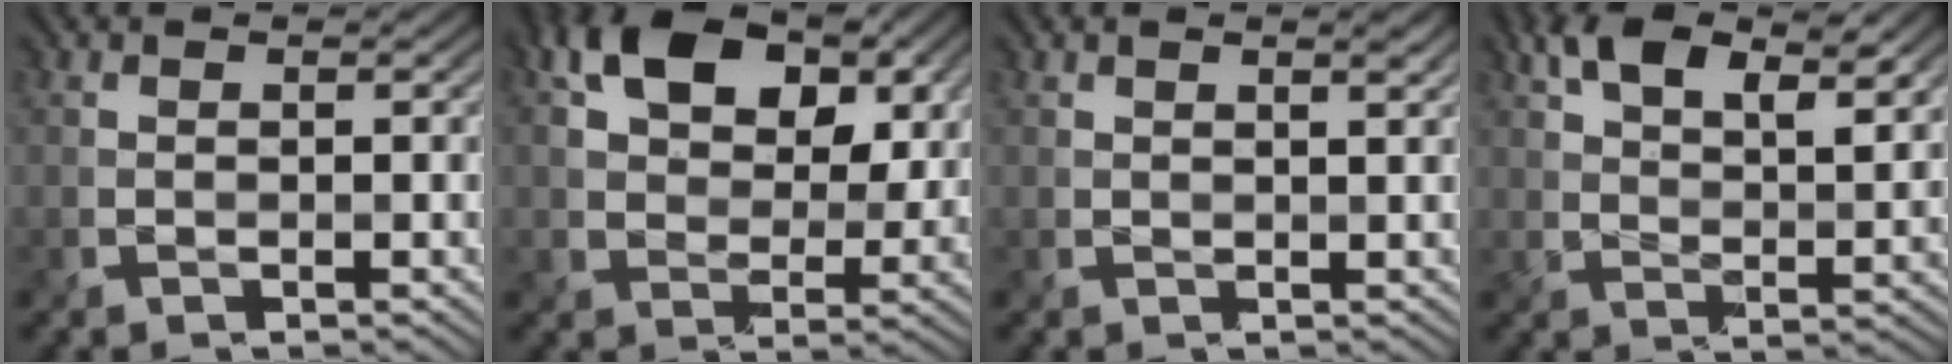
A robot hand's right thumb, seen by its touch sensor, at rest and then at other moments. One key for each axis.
{"total": 11.0, "fx": 4.3, "fy": 7.1, "fz": 7.2, "tx": -0.146, "ty": 0.012, "tz": 0.072}
{"total": 1.6, "fx": 1.1, "fy": 0.2, "fz": 1.1, "tx": -0.018, "ty": -0.001, "tz": 0.019}
{"total": 7.8, "fx": 4.5, "fy": 3.8, "fz": 5.1, "tx": -0.101, "ty": 0.003, "tz": 0.084}